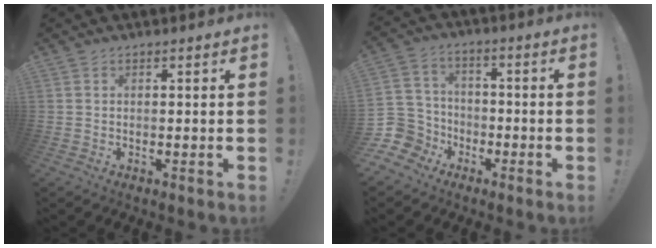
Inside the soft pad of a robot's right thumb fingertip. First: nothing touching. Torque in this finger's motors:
{"motor_torque": [-0.19, 0.26, -0.12, -0.04, 0.01]}